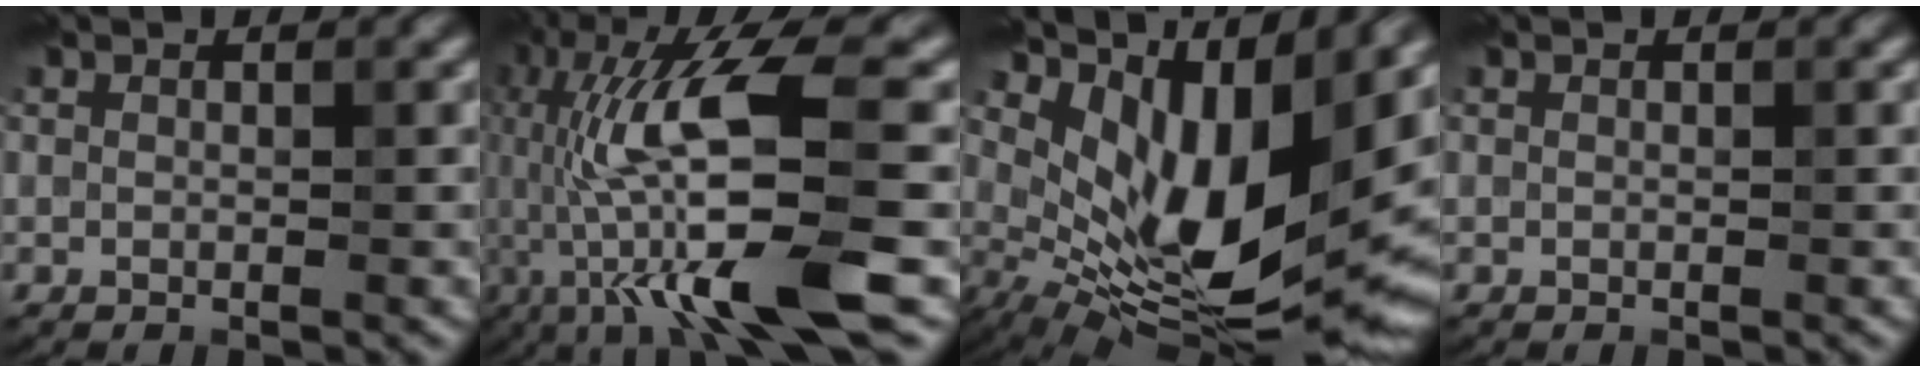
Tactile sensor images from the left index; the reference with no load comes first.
{"total": 13.3, "force": [-2.8, 2.6, 12.8], "torque": [-0.222, 0.009, -0.042]}
{"total": 13.8, "force": [2.6, 6.7, 11.7], "torque": [-0.189, -0.018, 0.066]}
{"total": 0.0}